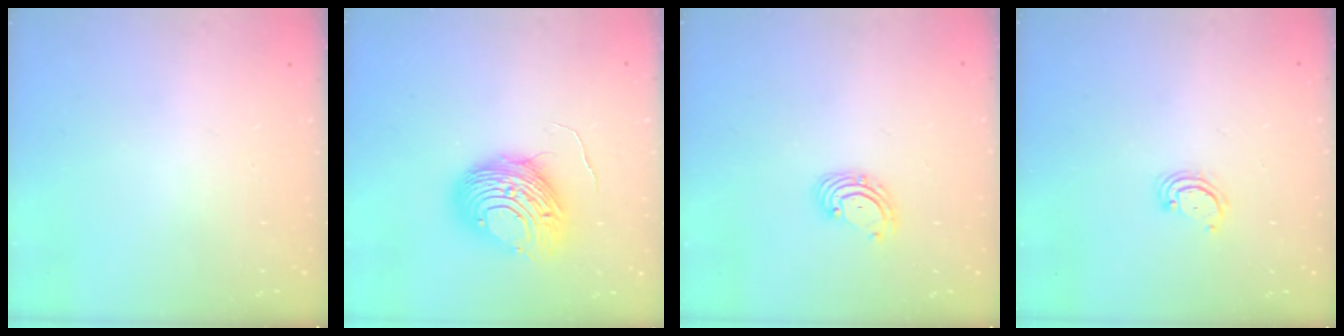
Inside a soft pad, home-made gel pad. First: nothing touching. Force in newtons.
{"total": 11.8, "press": 11.7, "slide": 1.2}
{"total": 3.3, "press": 3.3, "slide": 0.5}
{"total": 2.9, "press": 2.8, "slide": 0.4}